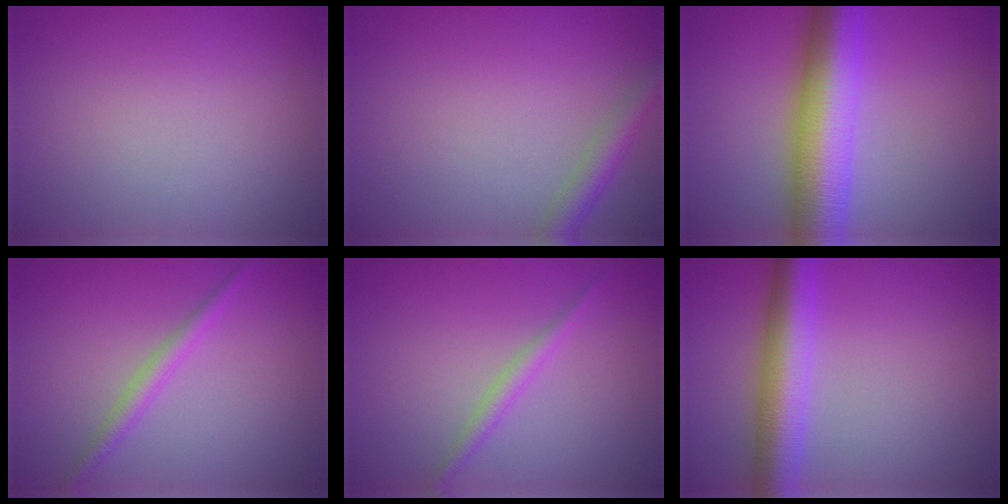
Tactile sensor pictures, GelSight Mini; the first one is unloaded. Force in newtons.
{"total": 2.8, "press": 2.8, "slide": 0.1}
{"total": 9.9, "press": 9.9, "slide": 0.1}
{"total": 1.9, "press": 1.9, "slide": 0.0}
{"total": 1.6, "press": 1.6, "slide": 0.0}
{"total": 6.1, "press": 6.1, "slide": 0.2}